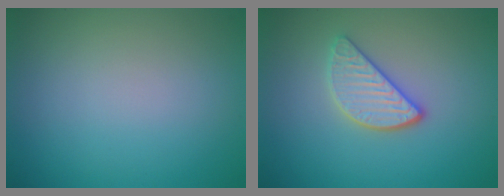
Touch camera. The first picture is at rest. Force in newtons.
{"total": 3.1, "press": 2.8, "slide": 1.4}